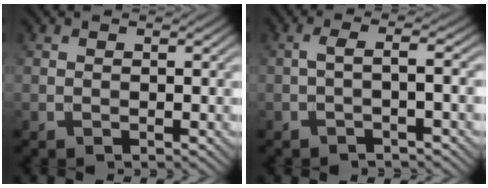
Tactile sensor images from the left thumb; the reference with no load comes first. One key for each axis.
{"total": 2.8, "fx": -0.8, "fy": 0.6, "fz": 2.7, "tx": -0.040, "ty": 0.013, "tz": -0.027}